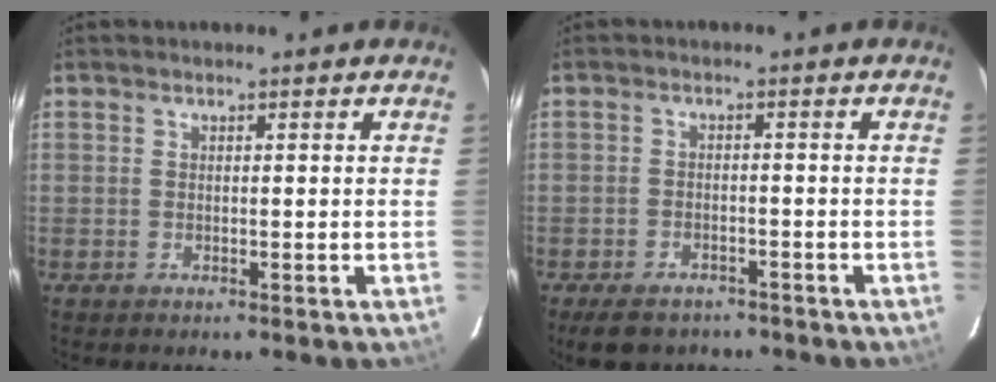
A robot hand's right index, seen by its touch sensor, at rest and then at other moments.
{"total": 7.4, "force": [-5.7, 3.8, 2.8], "torque": [-0.071, 0.000, -0.084]}